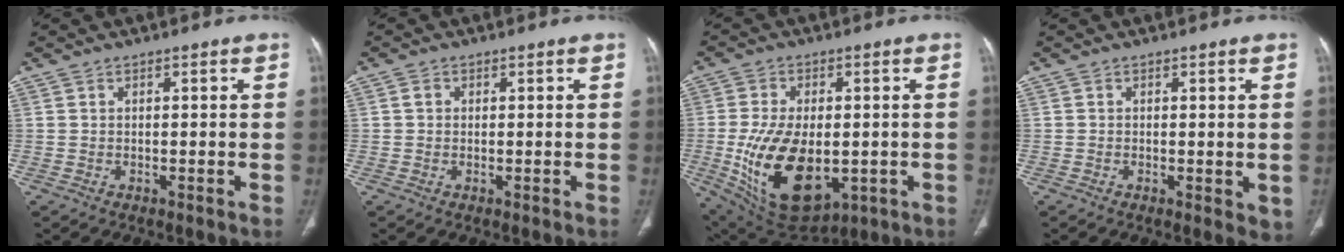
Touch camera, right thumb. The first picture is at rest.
{"total": 1.2, "force": [0.2, 1.1, 0.5], "torque": [-0.005, 0.003, 0.003]}
{"total": 19.0, "force": [-3.4, 10.9, 15.2], "torque": [-0.270, -0.013, -0.025]}
{"total": 3.0, "force": [-0.4, 1.4, 2.6], "torque": [-0.025, -0.007, -0.006]}